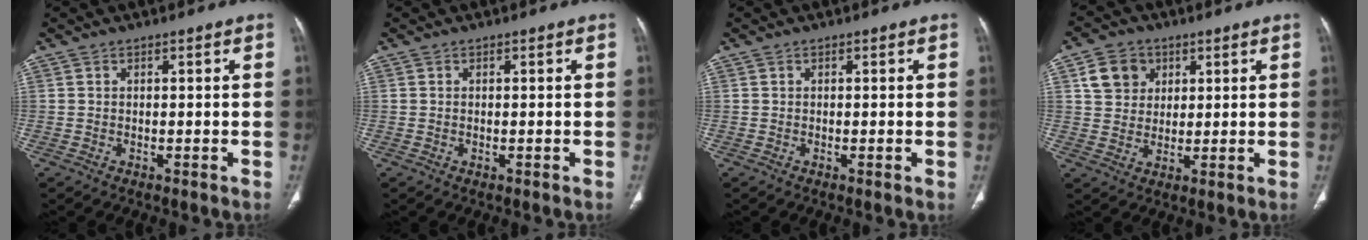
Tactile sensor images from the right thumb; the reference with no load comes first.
{"total": 0.0}
{"total": 0.6, "force": [0.0, 0.1, 0.6], "torque": [-0.013, -0.003, -0.001]}
{"total": 7.5, "force": [3.0, 6.3, 2.9], "torque": [-0.023, -0.005, 0.055]}